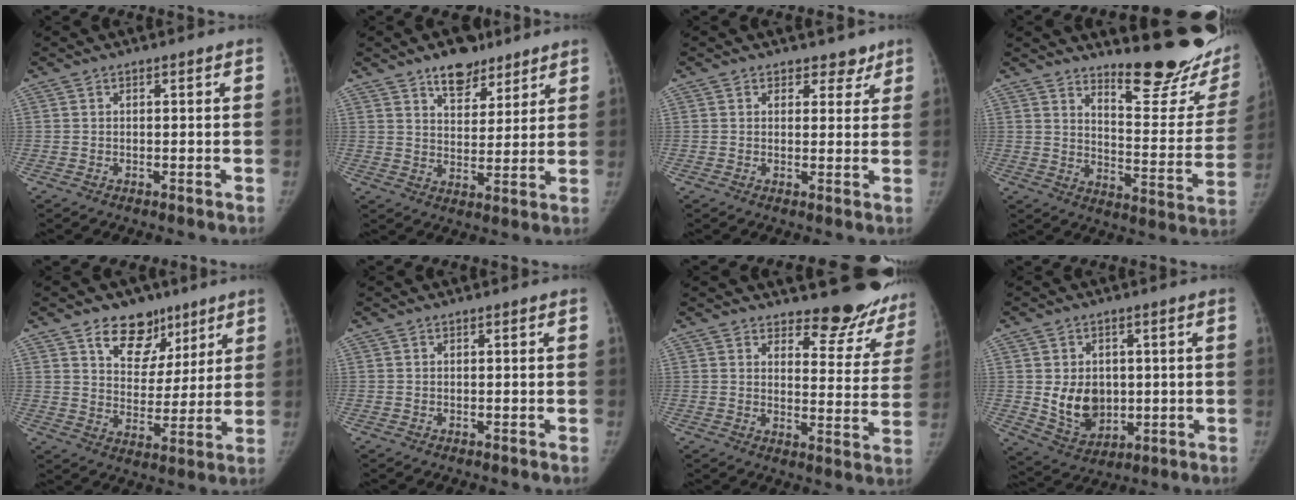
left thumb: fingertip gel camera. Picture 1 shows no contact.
{"total": 9.0, "force": [6.3, 4.9, 4.1], "torque": [-0.029, -0.037, 0.102]}
{"total": 3.3, "force": [2.4, 2.2, 0.5], "torque": [0.024, -0.013, 0.028]}
{"total": 20.3, "force": [16.7, 4.8, 10.5], "torque": [-0.102, -0.159, 0.219]}
{"total": 11.6, "force": [7.3, 7.9, 4.4], "torque": [-0.025, -0.035, 0.118]}
{"total": 0.0}
{"total": 14.4, "force": [13.0, 5.1, 3.6], "torque": [0.011, -0.117, 0.141]}
{"total": 9.5, "force": [0.2, 7.4, 5.9], "torque": [-0.065, -0.012, 0.025]}